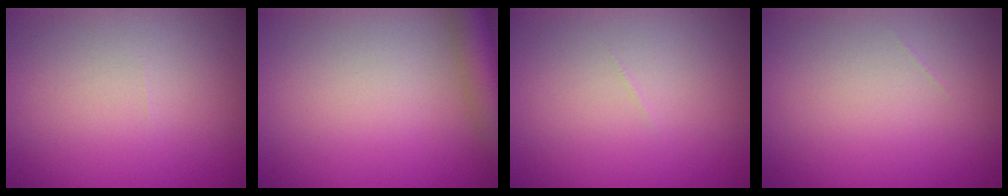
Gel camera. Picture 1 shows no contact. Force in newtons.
{"total": 5.5, "press": 5.5, "slide": 0.3}
{"total": 0.0}
{"total": 0.0}